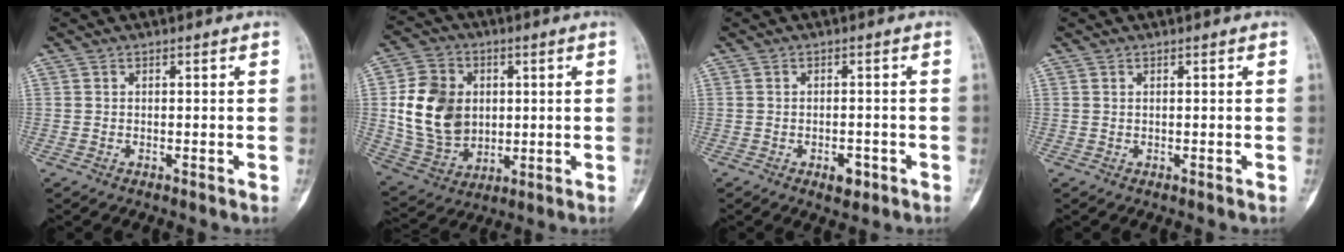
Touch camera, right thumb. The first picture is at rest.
{"total": 15.2, "force": [1.4, 12.0, 9.2], "torque": [-0.143, -0.001, 0.038]}
{"total": 3.3, "force": [-1.6, 1.7, 2.2], "torque": [-0.023, 0.006, -0.020]}
{"total": 0.0}